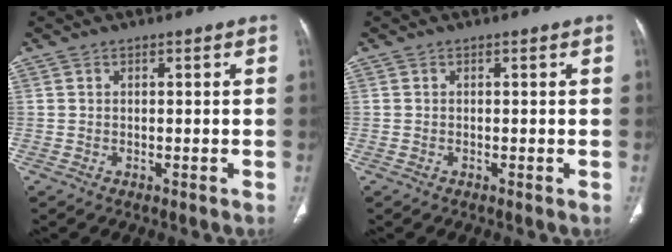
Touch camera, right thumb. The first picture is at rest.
{"total": 0.0}